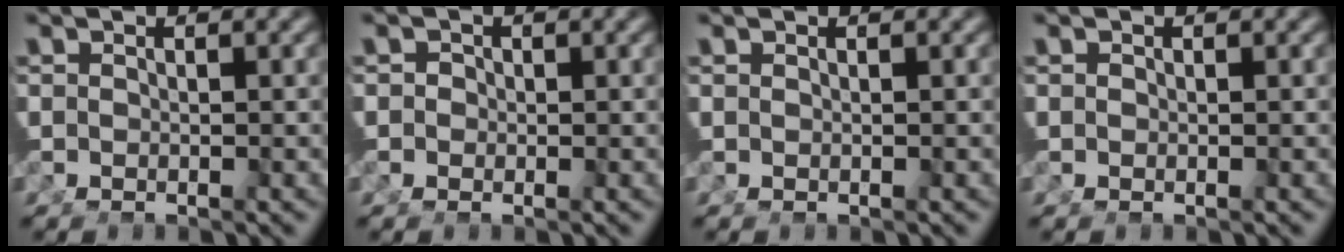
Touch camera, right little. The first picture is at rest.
{"total": 1.7, "force": [-0.3, 1.6, 0.4], "torque": [-0.011, -0.001, -0.012]}
{"total": 0.0}
{"total": 0.0}